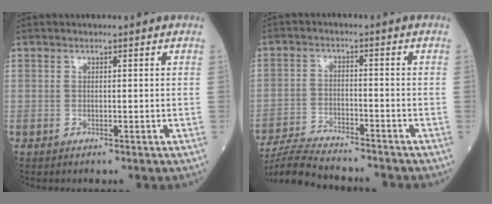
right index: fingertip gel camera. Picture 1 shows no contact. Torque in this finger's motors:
{"motor_torque": [0.12, -0.25, 0.13, 0.00]}